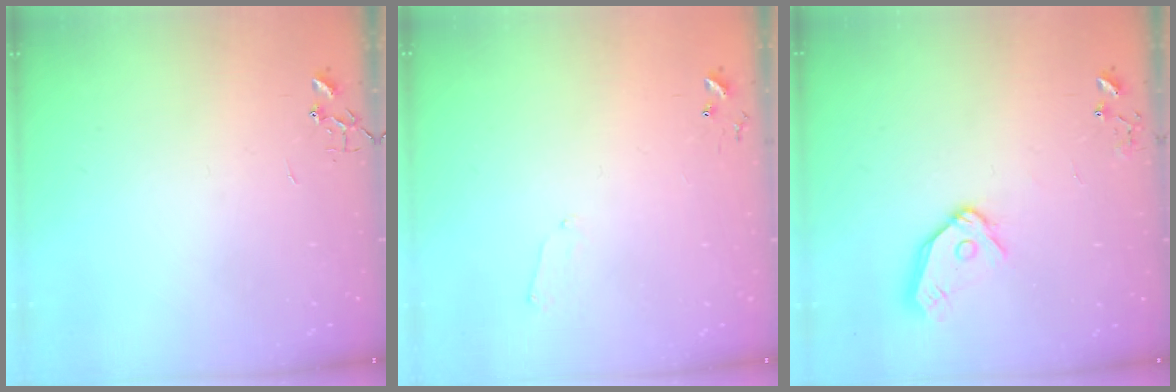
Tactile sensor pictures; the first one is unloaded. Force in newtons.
{"total": 5.1, "press": 5.0, "slide": 0.6}
{"total": 12.2, "press": 12.1, "slide": 1.5}